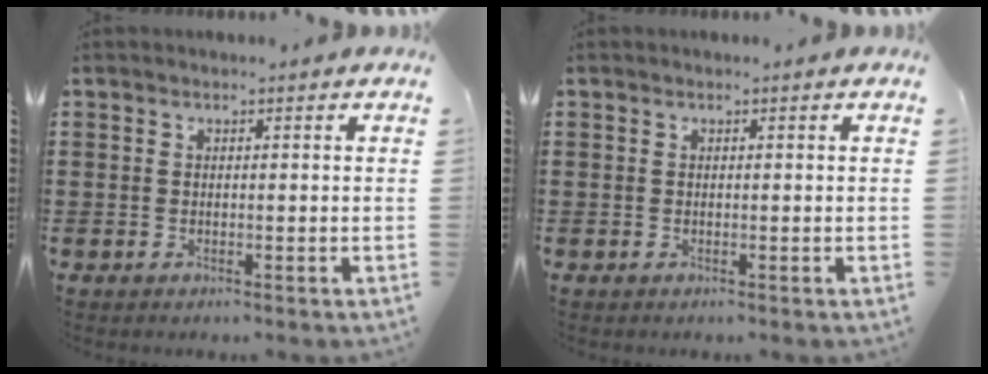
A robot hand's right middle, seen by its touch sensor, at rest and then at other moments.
{"total": 0.0}